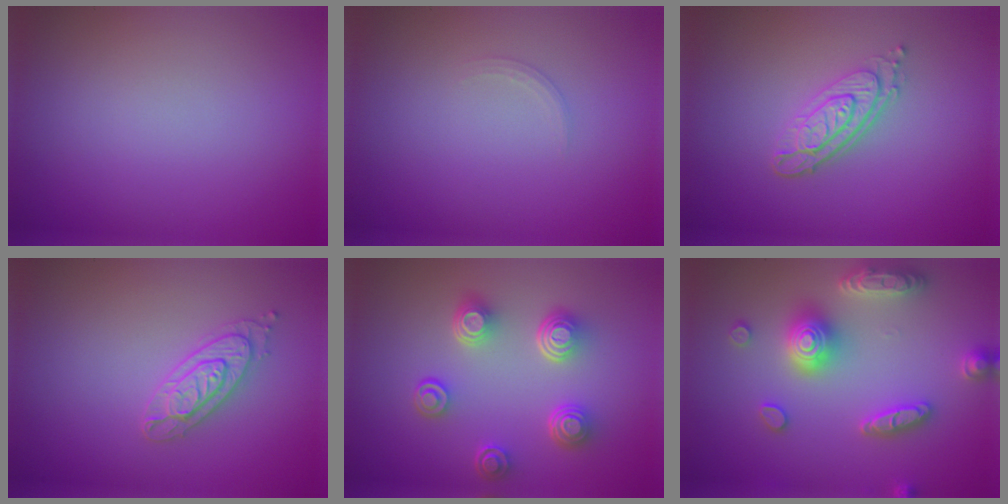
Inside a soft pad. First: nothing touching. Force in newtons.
{"total": 0.7, "press": 0.7, "slide": 0.1}
{"total": 3.6, "press": 2.8, "slide": 2.2}
{"total": 2.5, "press": 2.4, "slide": 0.6}
{"total": 4.7, "press": 3.4, "slide": 3.2}
{"total": 5.0, "press": 4.9, "slide": 0.9}